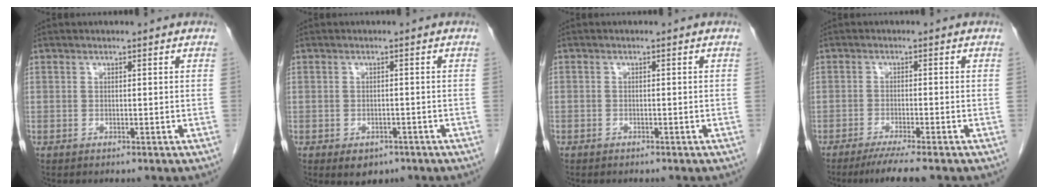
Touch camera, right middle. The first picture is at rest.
{"total": 3.5, "force": [-2.3, 2.2, 1.6], "torque": [-0.019, -0.002, -0.021]}
{"total": 0.7, "force": [-0.5, 0.5, 0.0], "torque": [-0.003, 0.003, -0.008]}
{"total": 5.4, "force": [-4.3, -0.4, 3.3], "torque": [-0.051, -0.014, -0.068]}